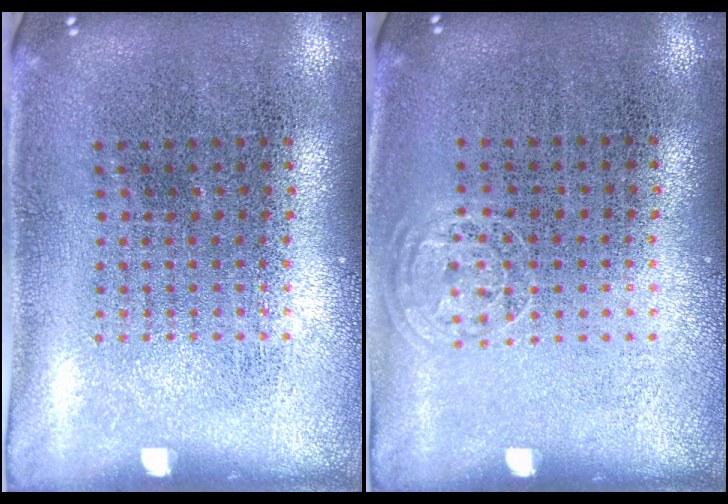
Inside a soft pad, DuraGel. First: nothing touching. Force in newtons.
{"total": 0.6, "press": 0.6, "slide": 0.3}